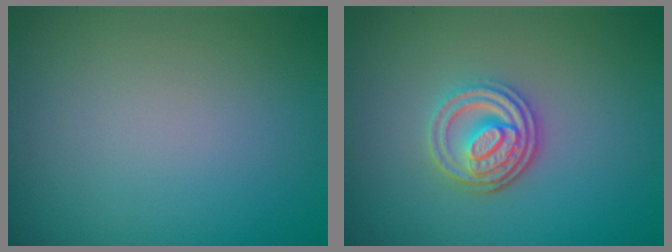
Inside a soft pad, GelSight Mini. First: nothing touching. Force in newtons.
{"total": 3.6, "press": 3.0, "slide": 1.9}